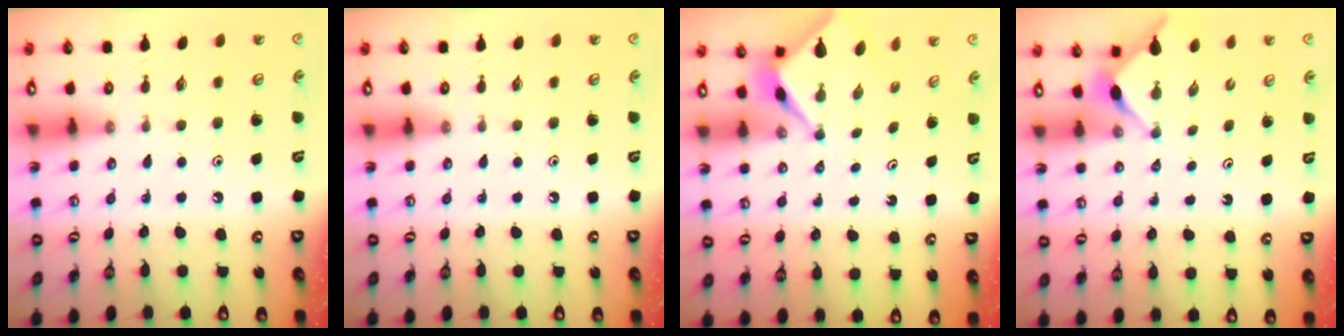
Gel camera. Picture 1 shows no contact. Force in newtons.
{"total": 0.0}
{"total": 2.7, "press": 2.7, "slide": 0.2}
{"total": 2.8, "press": 2.7, "slide": 0.3}